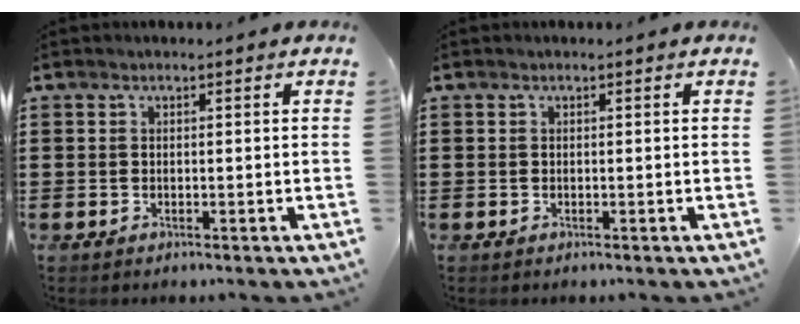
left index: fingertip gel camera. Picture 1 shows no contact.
{"total": 0.0}